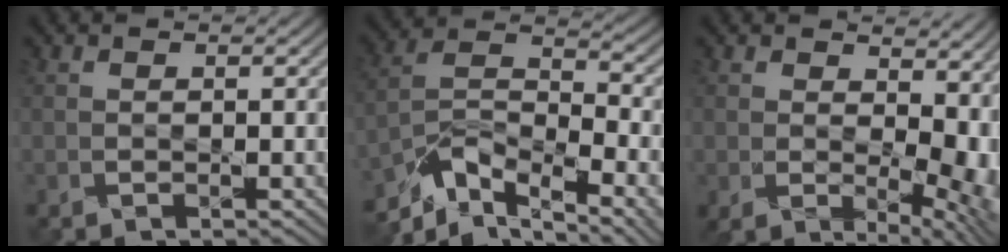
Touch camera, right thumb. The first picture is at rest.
{"total": 11.0, "force": [-7.1, 4.3, 7.2], "torque": [-0.128, -0.003, -0.144]}
{"total": 10.6, "force": [1.3, 6.4, 8.4], "torque": [-0.106, -0.027, 0.053]}